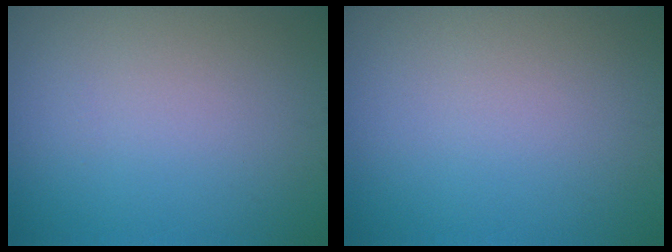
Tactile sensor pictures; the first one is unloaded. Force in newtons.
{"total": 0.0}